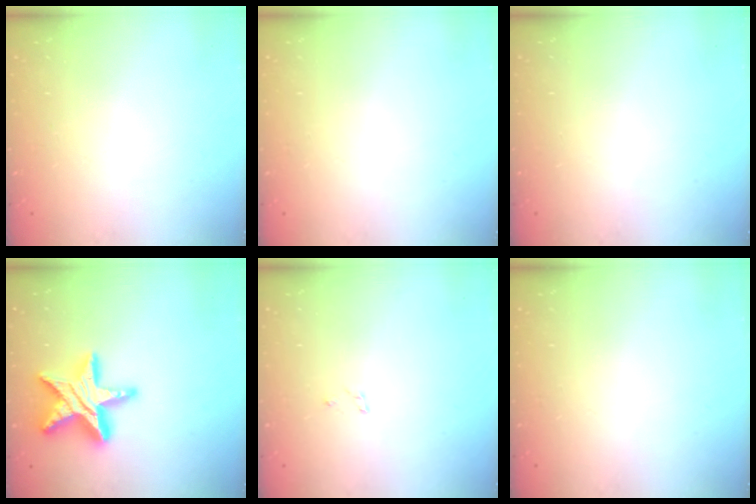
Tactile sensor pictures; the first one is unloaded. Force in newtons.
{"total": 0.0}
{"total": 0.0}
{"total": 19.2, "press": 19.1, "slide": 1.6}
{"total": 1.5, "press": 1.5, "slide": 0.2}
{"total": 0.0}